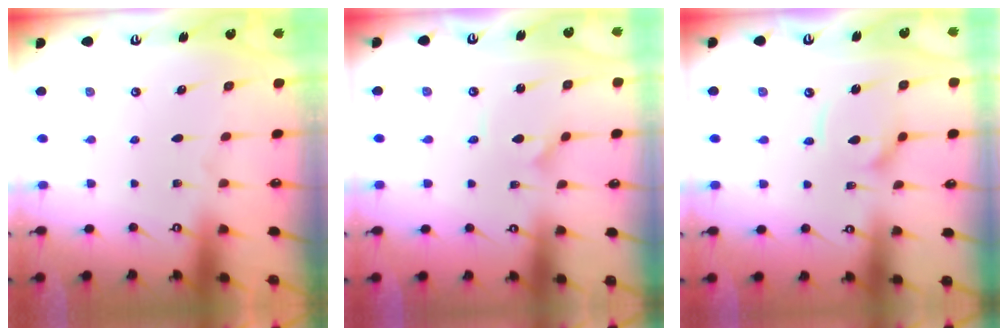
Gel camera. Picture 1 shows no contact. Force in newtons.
{"total": 1.6, "press": 1.6, "slide": 0.1}
{"total": 9.0, "press": 8.9, "slide": 0.8}